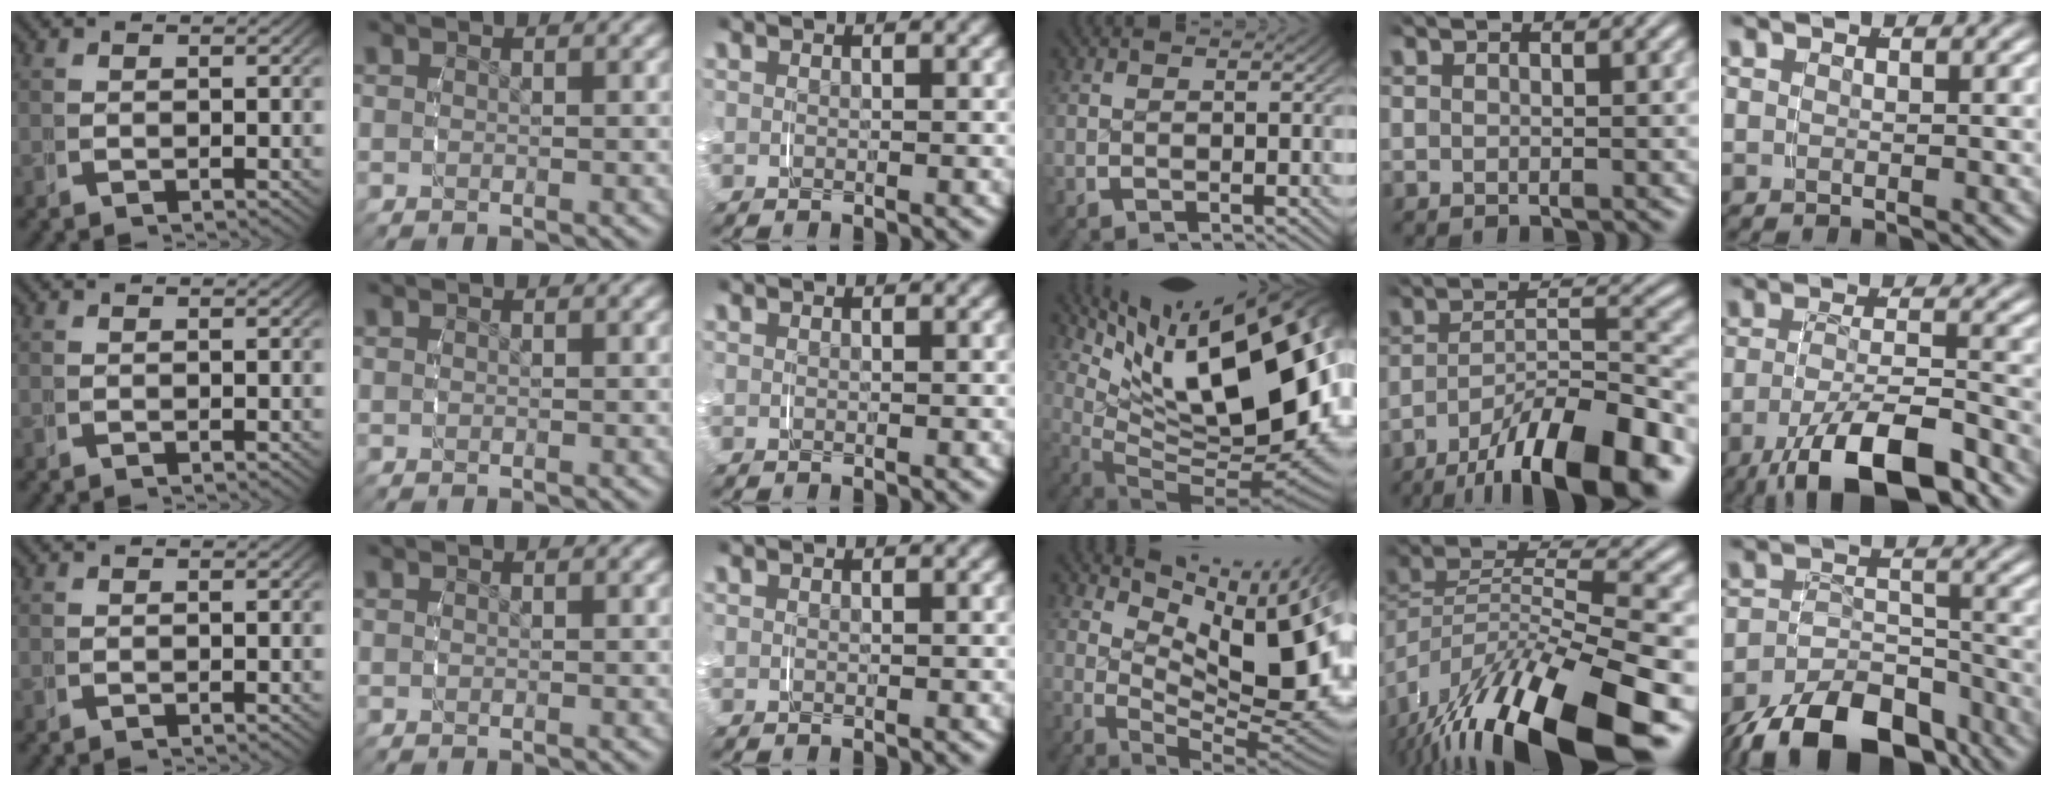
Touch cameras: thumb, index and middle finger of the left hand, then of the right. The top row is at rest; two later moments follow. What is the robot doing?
{"motion": "grasp_and_lifting", "object": "plastic wrap"}